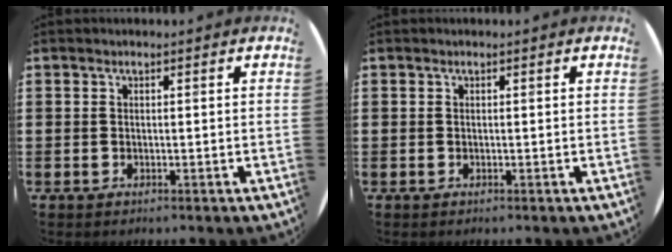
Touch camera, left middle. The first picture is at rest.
{"total": 0.0}